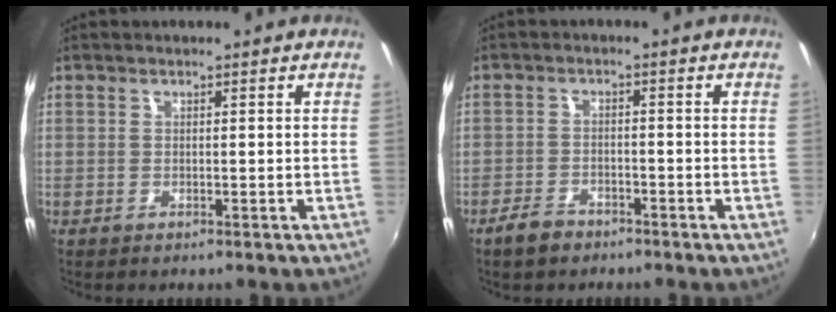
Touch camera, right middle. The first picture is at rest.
{"total": 4.3, "force": [-3.4, 2.2, 1.5], "torque": [-0.046, 0.002, -0.058]}